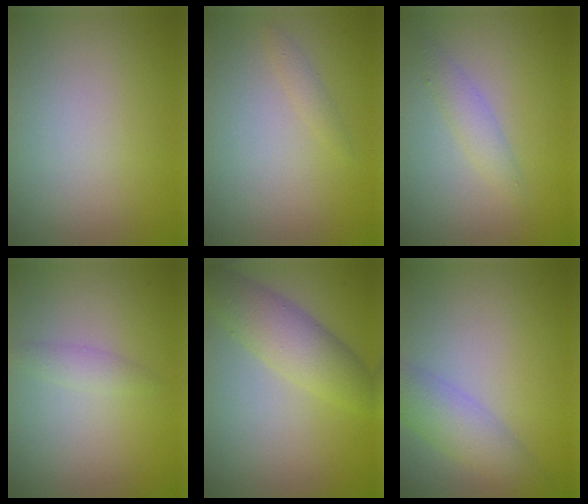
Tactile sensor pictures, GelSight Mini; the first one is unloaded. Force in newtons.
{"total": 0.8, "press": 0.8, "slide": 0.1}
{"total": 1.7, "press": 1.7, "slide": 0.1}
{"total": 1.2, "press": 1.2, "slide": 0.0}
{"total": 5.0, "press": 5.0, "slide": 0.1}
{"total": 3.6, "press": 3.6, "slide": 0.2}